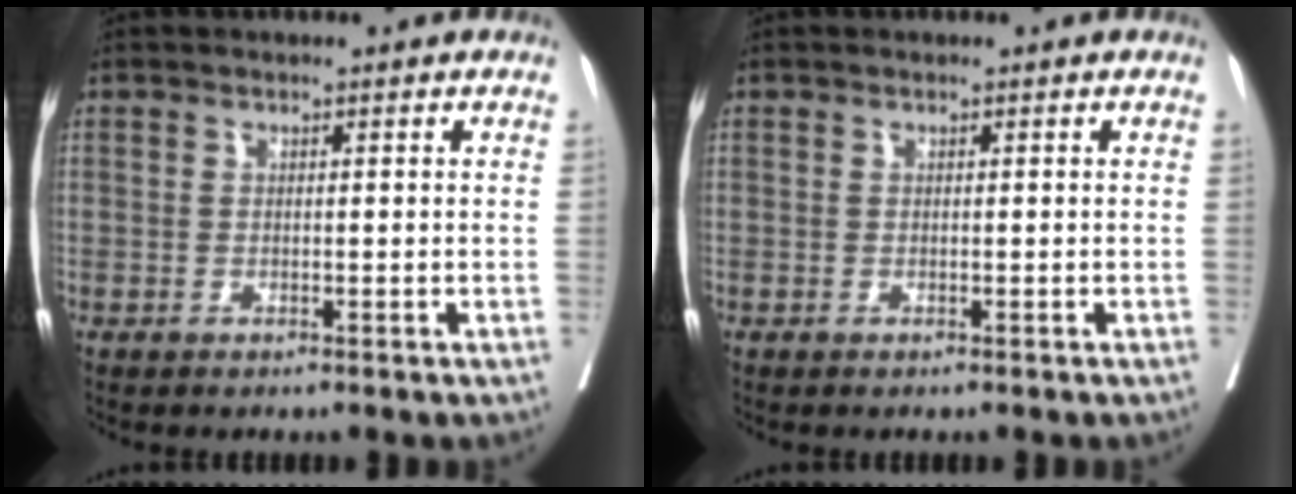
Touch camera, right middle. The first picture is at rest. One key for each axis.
{"total": 0.0}